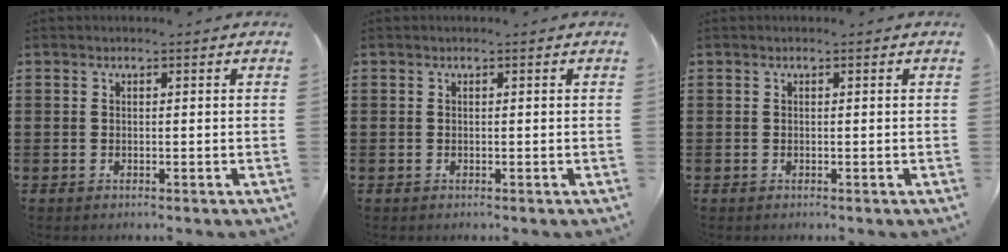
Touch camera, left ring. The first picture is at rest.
{"total": 0.0}
{"total": 0.0}